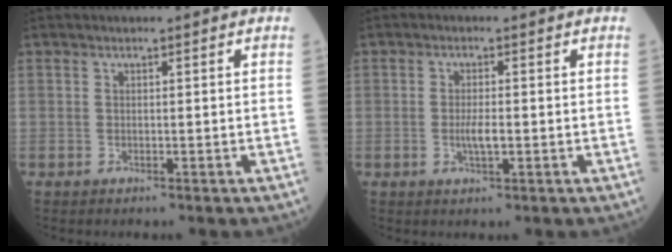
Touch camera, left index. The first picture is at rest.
{"total": 2.7, "force": [-0.5, 0.7, 2.6], "torque": [-0.053, -0.001, -0.008]}